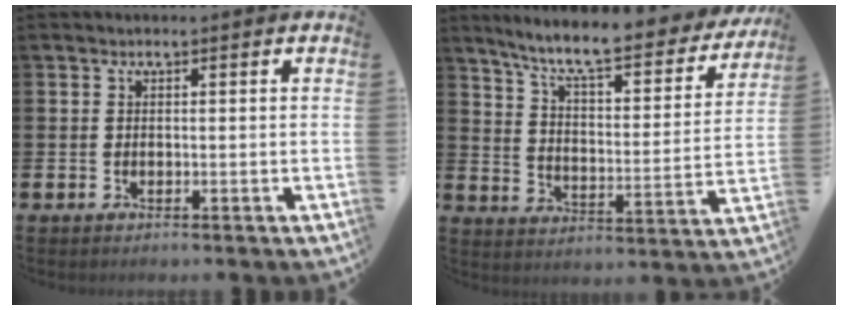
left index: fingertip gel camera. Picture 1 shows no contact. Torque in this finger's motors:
{"motor_torque": [0.66, -0.79, 1.04, 0.21]}